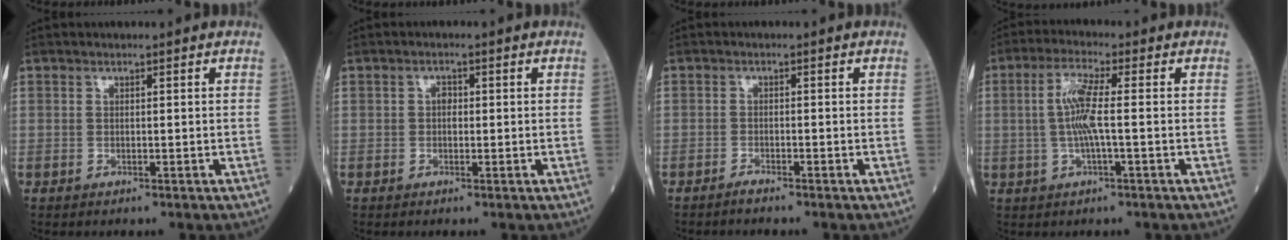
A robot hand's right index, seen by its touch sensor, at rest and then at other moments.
{"total": 1.3, "force": [0.0, 0.8, 0.9], "torque": [-0.012, 0.003, -0.003]}
{"total": 1.2, "force": [-1.2, -0.1, 0.3], "torque": [-0.009, -0.001, -0.023]}
{"total": 6.1, "force": [0.0, 0.3, 6.1], "torque": [-0.128, 0.004, -0.005]}